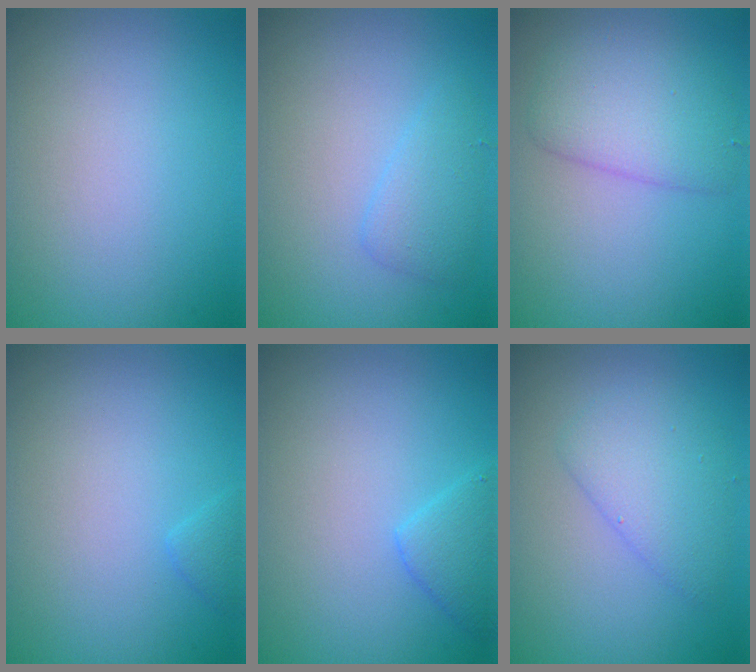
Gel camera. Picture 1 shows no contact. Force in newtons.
{"total": 1.9, "press": 1.9, "slide": 0.0}
{"total": 4.3, "press": 4.3, "slide": 0.0}
{"total": 0.8, "press": 0.8, "slide": 0.1}
{"total": 2.1, "press": 2.1, "slide": 0.1}
{"total": 3.2, "press": 3.2, "slide": 0.1}